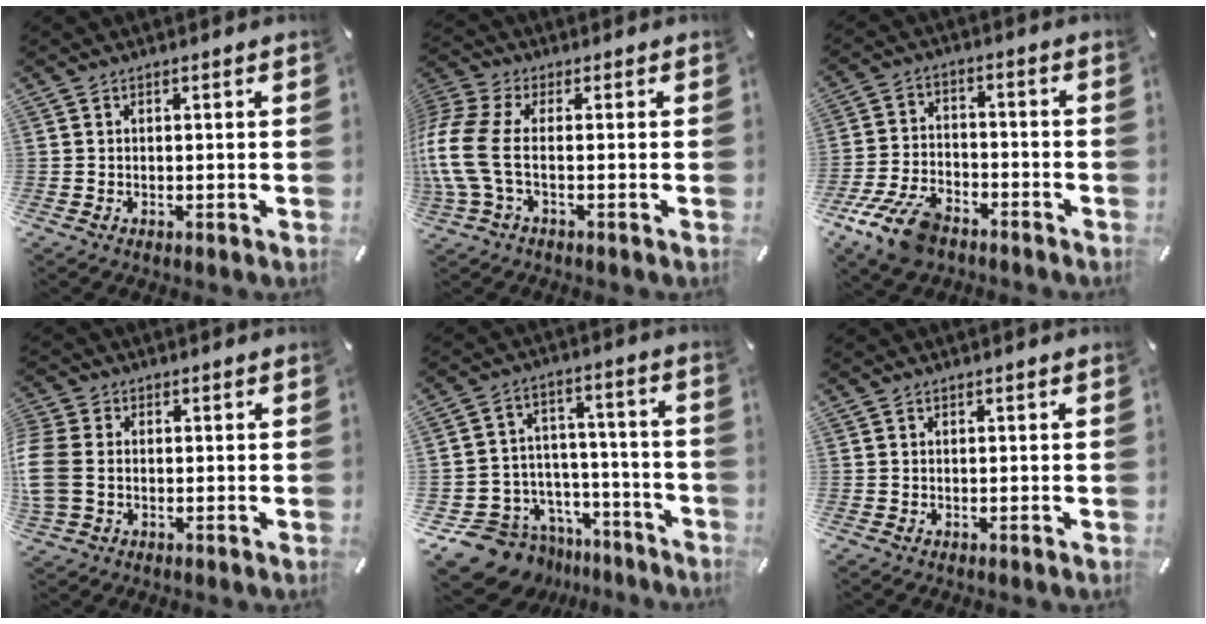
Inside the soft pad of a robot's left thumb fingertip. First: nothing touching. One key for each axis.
{"total": 11.4, "fx": -1.2, "fy": 5.7, "fz": 9.8, "tx": -0.237, "ty": -0.016, "tz": -0.023}
{"total": 11.9, "fx": -7.8, "fy": 6.0, "fz": 6.5, "tx": -0.132, "ty": 0.041, "tz": -0.146}
{"total": 7.4, "fx": -0.6, "fy": 5.8, "fz": 4.6, "tx": -0.119, "ty": 0.006, "tz": -0.010}
{"total": 12.0, "fx": -8.2, "fy": 8.4, "fz": 2.2, "tx": -0.037, "ty": 0.042, "tz": -0.137}
{"total": 0.0}